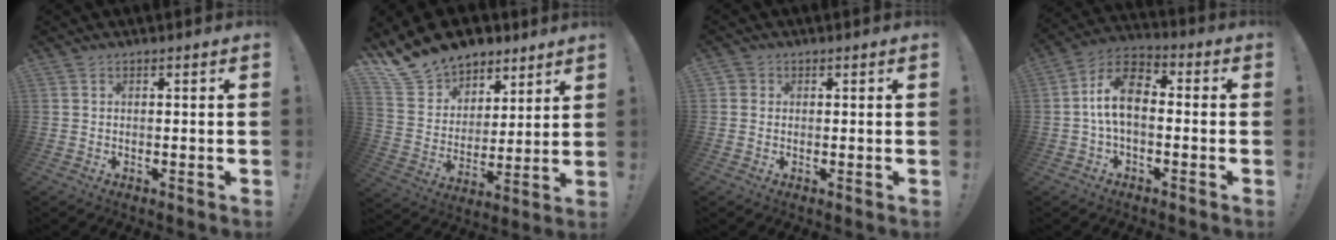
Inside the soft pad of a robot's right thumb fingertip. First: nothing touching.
{"total": 15.7, "force": [12.6, 8.7, 3.3], "torque": [-0.076, -0.091, 0.244]}
{"total": 1.3, "force": [0.2, 1.3, 0.2], "torque": [0.001, 0.000, 0.002]}
{"total": 11.1, "force": [-0.3, 6.5, 9.0], "torque": [-0.174, 0.012, -0.004]}